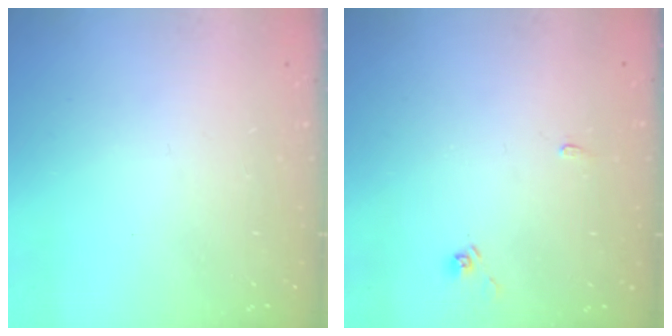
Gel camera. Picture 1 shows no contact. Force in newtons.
{"total": 2.8, "press": 2.7, "slide": 0.4}